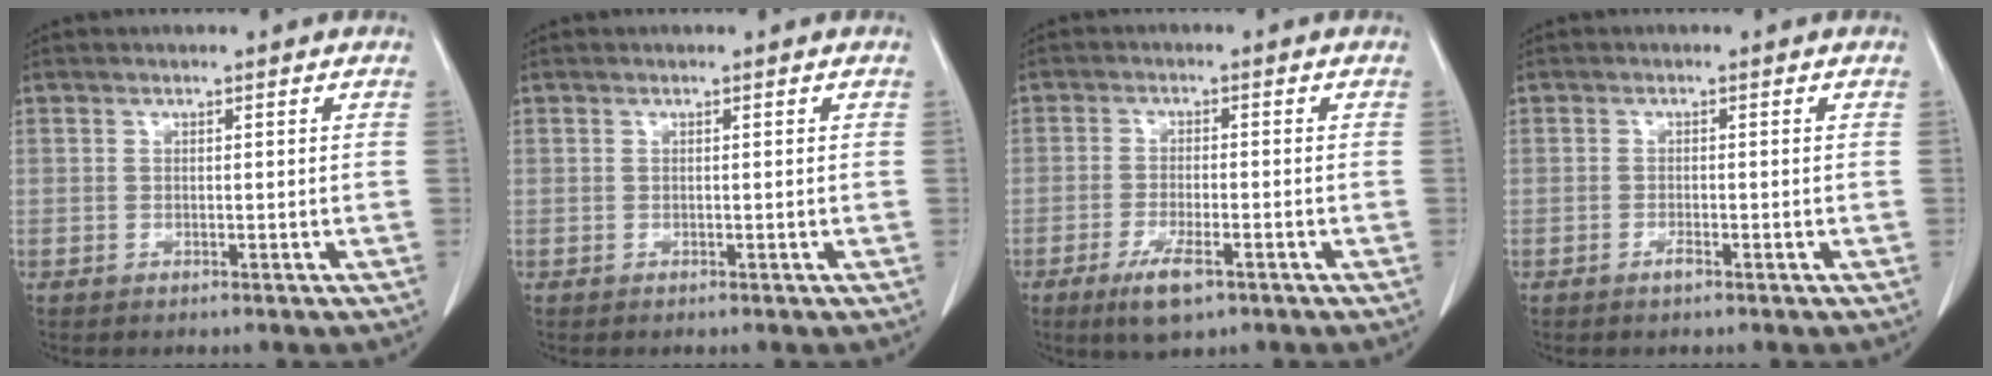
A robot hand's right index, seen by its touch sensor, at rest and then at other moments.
{"total": 0.0}
{"total": 5.8, "force": [-3.3, 1.4, 4.5], "torque": [-0.089, -0.011, -0.052]}
{"total": 1.0, "force": [-0.7, 0.0, 0.7], "torque": [-0.016, -0.001, -0.012]}